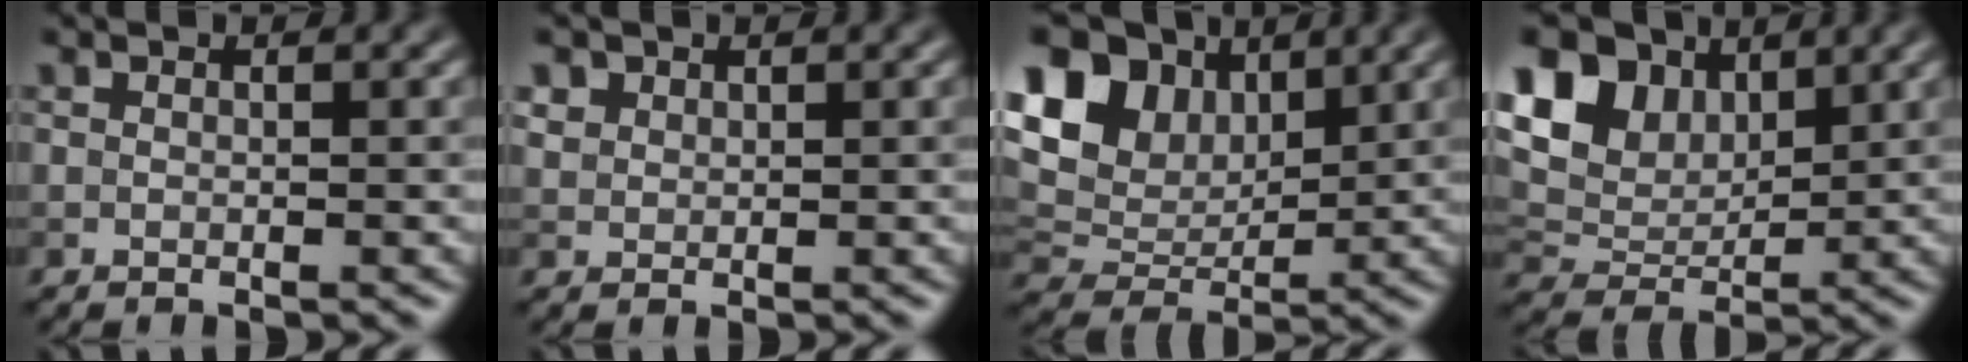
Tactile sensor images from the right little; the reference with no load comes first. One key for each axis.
{"total": 1.3, "fx": 0.8, "fy": 1.0, "fz": 0.2, "tx": -0.007, "ty": -0.002, "tz": 0.019}
{"total": 11.6, "fx": 4.9, "fy": 7.9, "fz": 6.9, "tx": -0.152, "ty": 0.028, "tz": 0.086}
{"total": 10.2, "fx": 4.9, "fy": 6.8, "fz": 5.7, "tx": -0.134, "ty": 0.025, "tz": 0.076}